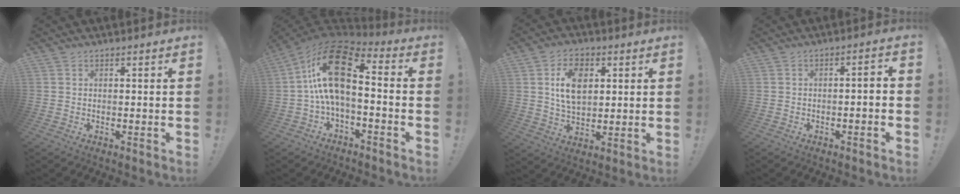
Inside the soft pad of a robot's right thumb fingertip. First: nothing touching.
{"total": 18.3, "force": [2.5, 9.2, 15.6], "torque": [-0.295, 0.003, 0.048]}
{"total": 11.4, "force": [3.4, 7.7, 7.8], "torque": [-0.116, 0.004, 0.059]}
{"total": 2.5, "force": [-1.6, 0.1, 1.9], "torque": [-0.029, 0.006, -0.026]}